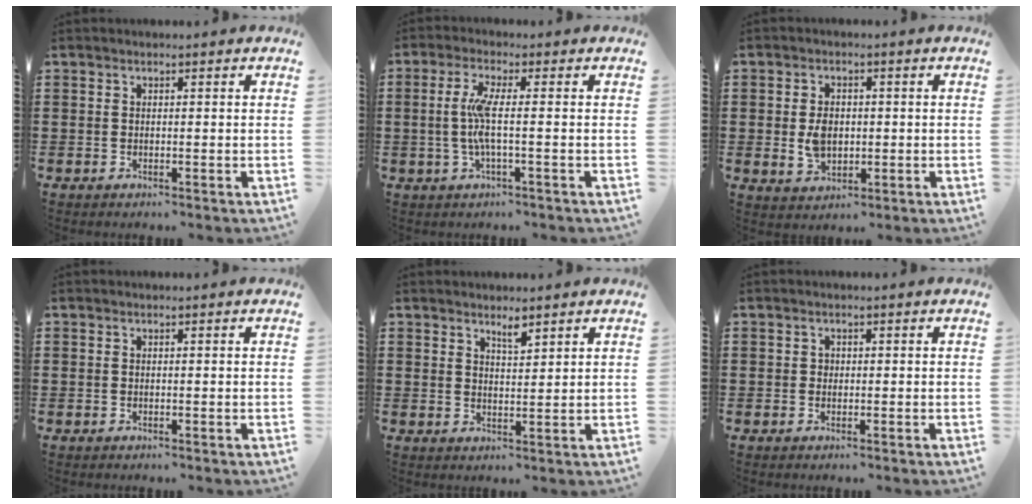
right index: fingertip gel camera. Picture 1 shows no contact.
{"total": 5.3, "force": [-0.4, 0.2, 5.3], "torque": [-0.128, -0.017, -0.021]}
{"total": 4.2, "force": [-0.1, 3.0, 3.0], "torque": [-0.063, 0.002, -0.007]}
{"total": 0.0}
{"total": 2.3, "force": [2.0, 0.4, 1.0], "torque": [-0.015, -0.001, 0.034]}
{"total": 0.6, "force": [0.1, 0.6, 0.2], "torque": [-0.005, 0.003, 0.001]}